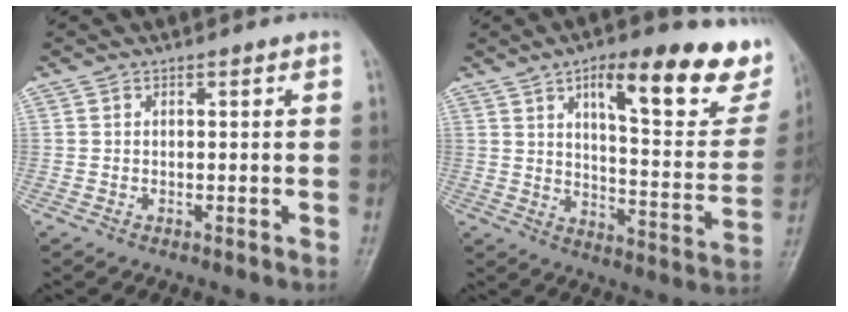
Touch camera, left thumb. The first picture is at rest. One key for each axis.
{"total": 22.2, "fx": 13.0, "fy": 7.5, "fz": 16.3, "tx": -0.165, "ty": -0.050, "tz": 0.182}